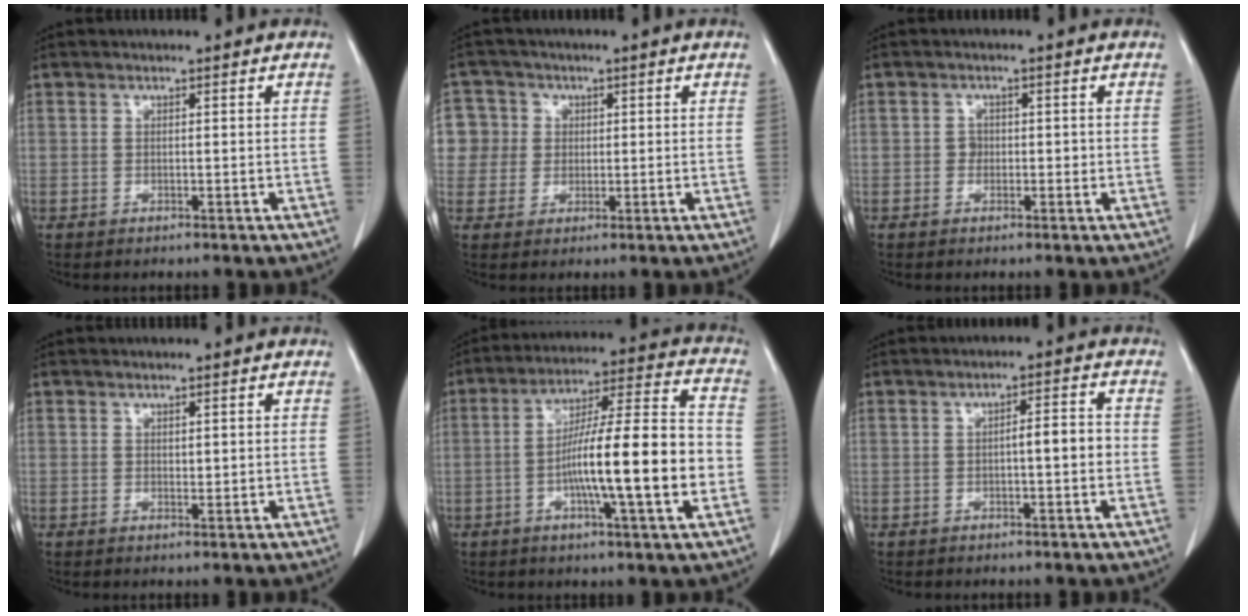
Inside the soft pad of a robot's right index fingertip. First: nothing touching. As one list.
[{"total": 7.1, "force": [1.4, 7.0, 0.3], "torque": [-0.006, 0.029, 0.031]}, {"total": 1.6, "force": [-0.1, 1.4, 0.7], "torque": [-0.003, 0.008, 0.000]}, {"total": 0.7, "force": [0.3, 0.4, 0.5], "torque": [-0.007, -0.003, 0.005]}, {"total": 16.9, "force": [-3.4, 0.9, 16.5], "torque": [-0.266, 0.012, -0.056]}, {"total": 3.7, "force": [-0.5, 0.7, 3.6], "torque": [-0.056, 0.009, -0.009]}]